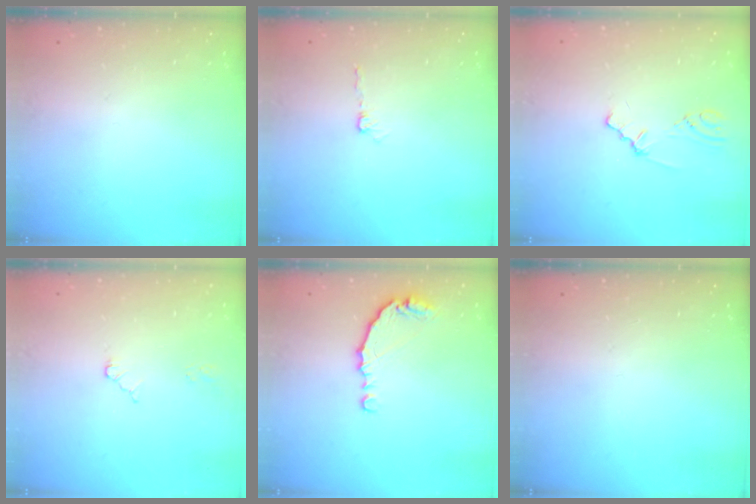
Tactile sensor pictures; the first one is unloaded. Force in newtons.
{"total": 4.4, "press": 4.4, "slide": 0.5}
{"total": 0.9, "press": 0.9, "slide": 0.2}
{"total": 2.6, "press": 2.6, "slide": 0.4}
{"total": 9.9, "press": 9.9, "slide": 0.8}
{"total": 0.0}